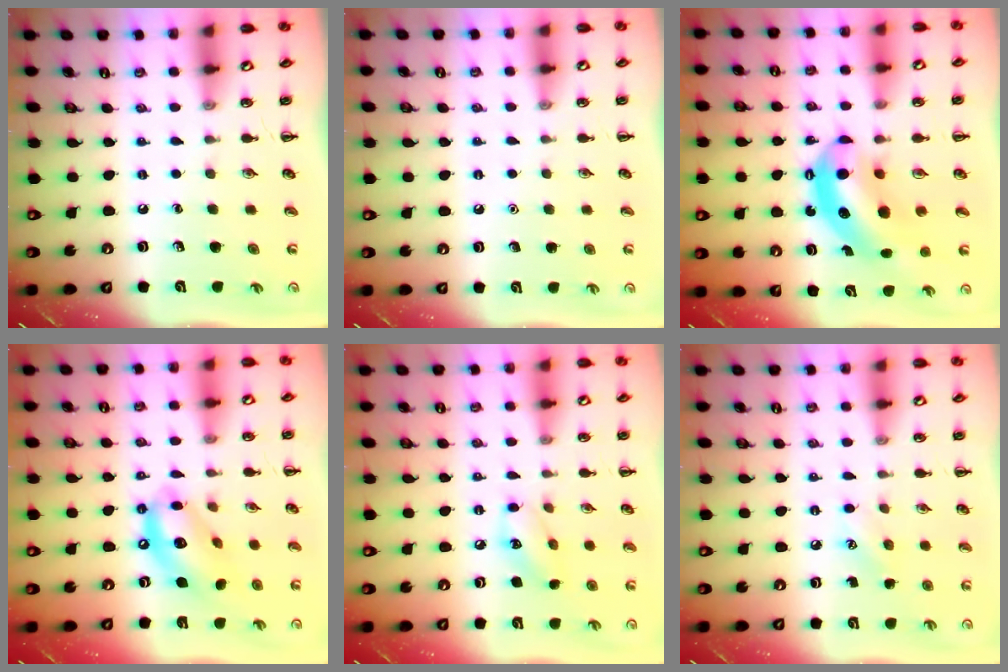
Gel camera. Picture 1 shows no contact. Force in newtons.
{"total": 1.5, "press": 1.5, "slide": 0.2}
{"total": 10.2, "press": 9.9, "slide": 2.5}
{"total": 14.1, "press": 13.7, "slide": 3.5}
{"total": 8.6, "press": 8.5, "slide": 0.8}
{"total": 5.2, "press": 5.0, "slide": 1.4}